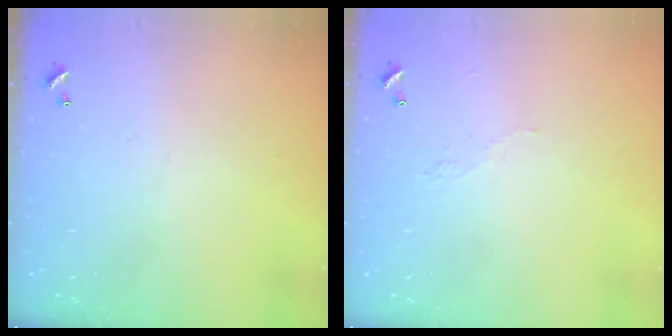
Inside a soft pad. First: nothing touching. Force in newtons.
{"total": 2.9, "press": 2.9, "slide": 0.5}